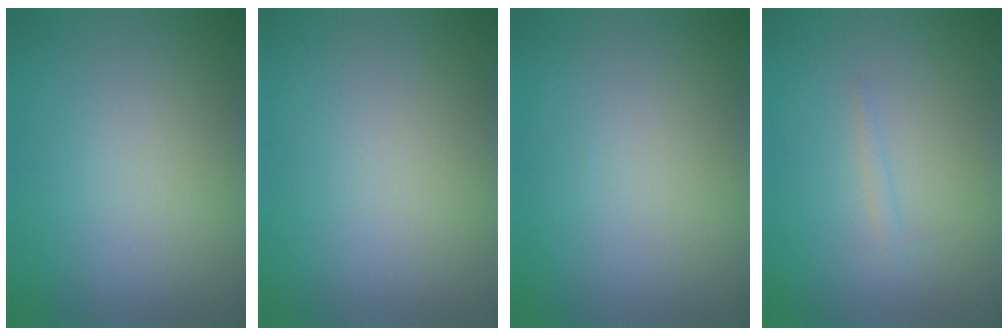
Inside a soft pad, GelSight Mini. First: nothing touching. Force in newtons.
{"total": 0.0}
{"total": 0.0}
{"total": 0.7, "press": 0.7, "slide": 0.1}